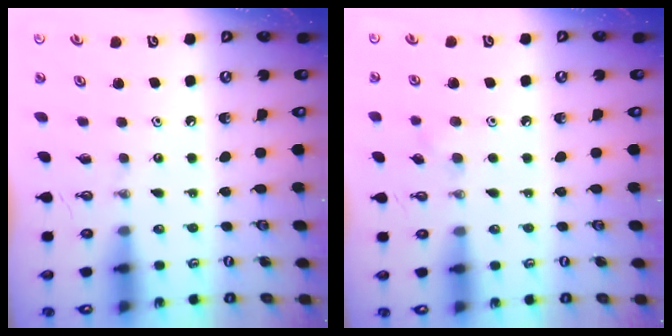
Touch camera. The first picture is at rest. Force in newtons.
{"total": 5.8, "press": 5.2, "slide": 2.6}